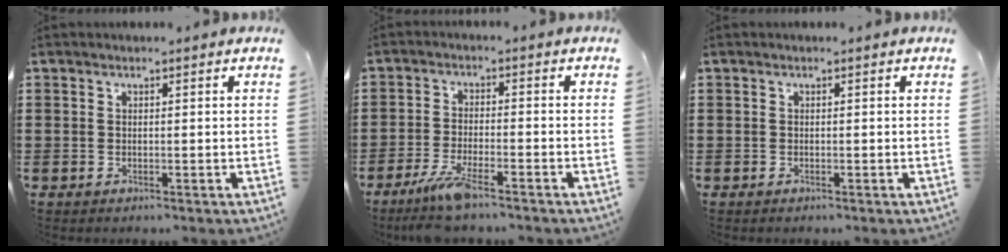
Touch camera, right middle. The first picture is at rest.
{"total": 6.0, "force": [-4.5, 0.6, 3.9], "torque": [-0.095, -0.021, -0.086]}
{"total": 0.0}